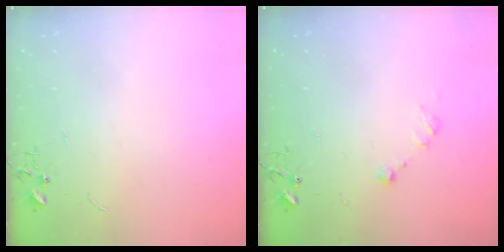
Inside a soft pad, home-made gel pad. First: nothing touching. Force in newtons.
{"total": 7.4, "press": 7.4, "slide": 0.9}